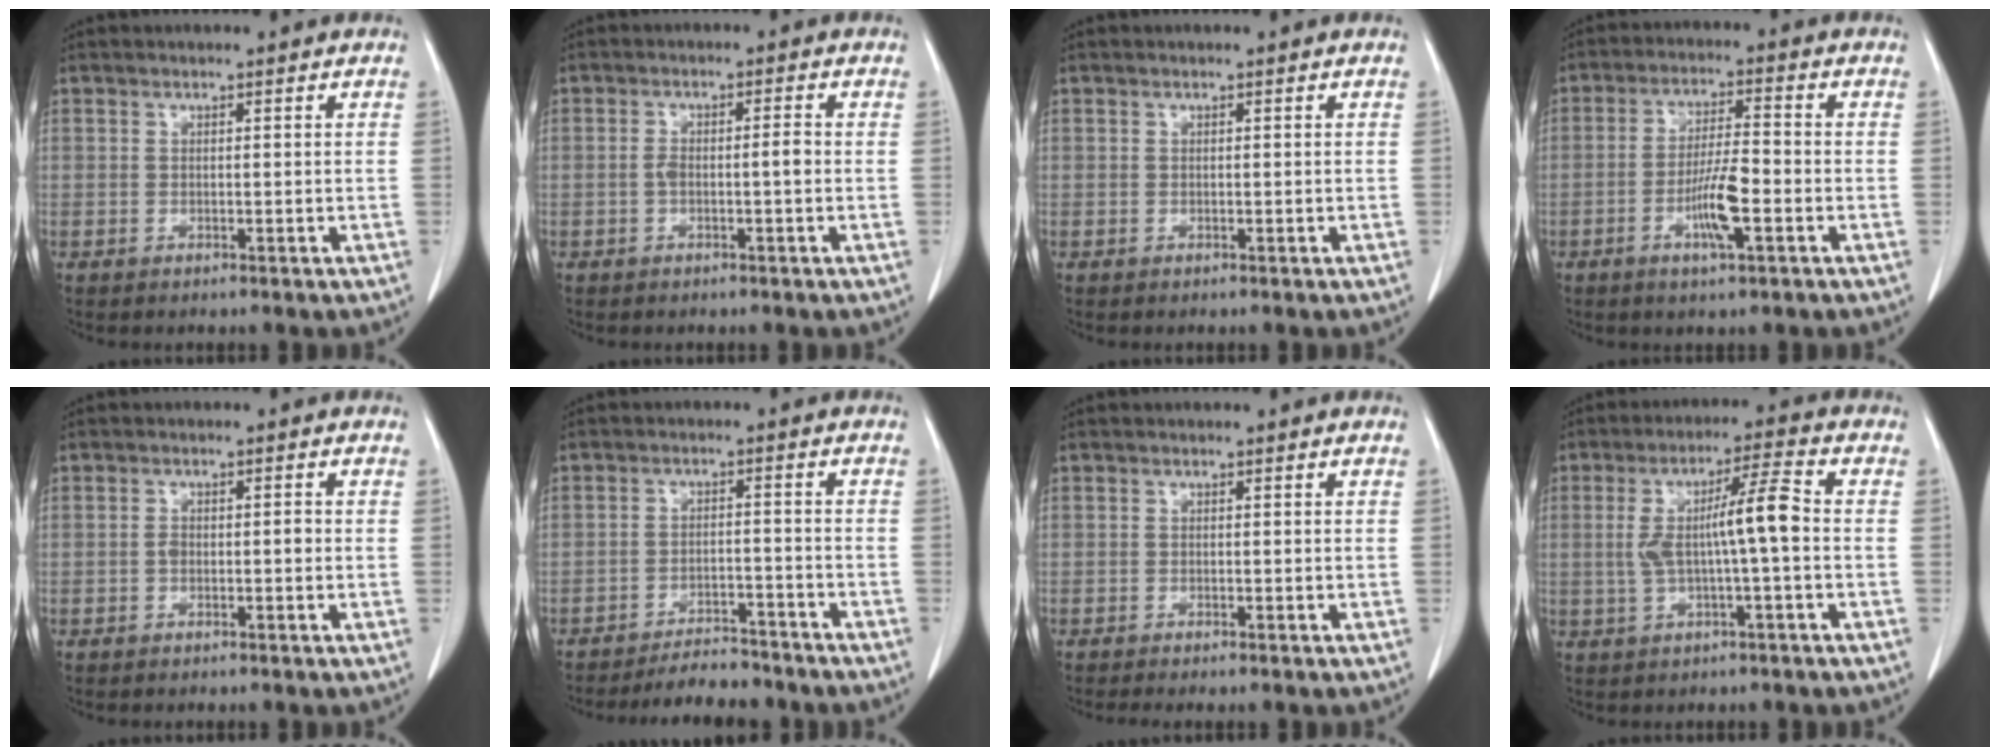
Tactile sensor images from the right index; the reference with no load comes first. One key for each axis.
{"total": 3.0, "fx": -0.6, "fy": 0.7, "fz": 2.9, "tx": -0.055, "ty": 0.008, "tz": -0.007}
{"total": 0.0}
{"total": 7.1, "fx": -2.5, "fy": 0.9, "fz": 6.6, "tx": -0.126, "ty": -0.002, "tz": -0.046}
{"total": 2.0, "fx": -0.4, "fy": 1.0, "fz": 1.7, "tx": -0.029, "ty": 0.007, "tz": -0.005}
{"total": 7.2, "fx": -6.8, "fy": 1.7, "fz": 1.7, "tx": -0.018, "ty": -0.004, "tz": -0.105}
{"total": 1.7, "fx": -1.3, "fy": 0.3, "fz": 1.0, "tx": -0.013, "ty": -0.004, "tz": -0.017}
{"total": 8.3, "fx": -0.2, "fy": 0.7, "fz": 8.3, "tx": -0.156, "ty": 0.021, "tz": -0.004}